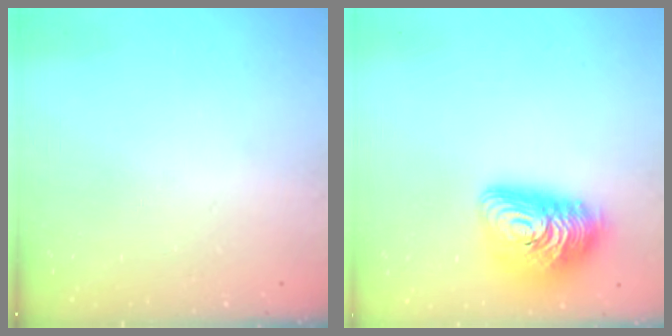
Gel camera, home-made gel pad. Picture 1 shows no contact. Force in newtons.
{"total": 14.6, "press": 14.5, "slide": 0.7}